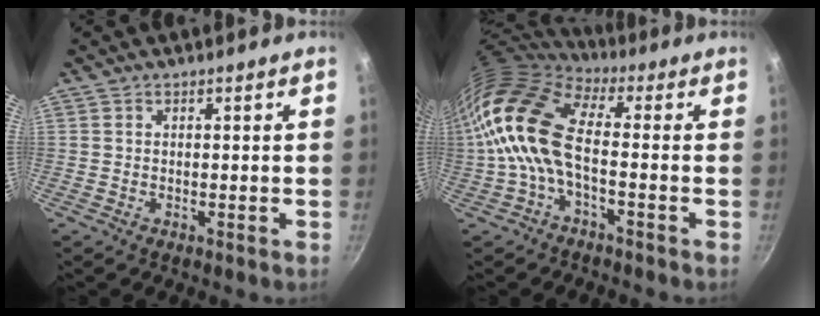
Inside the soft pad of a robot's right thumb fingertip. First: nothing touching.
{"total": 14.0, "force": [-1.2, 6.9, 12.1], "torque": [-0.228, 0.026, -0.036]}